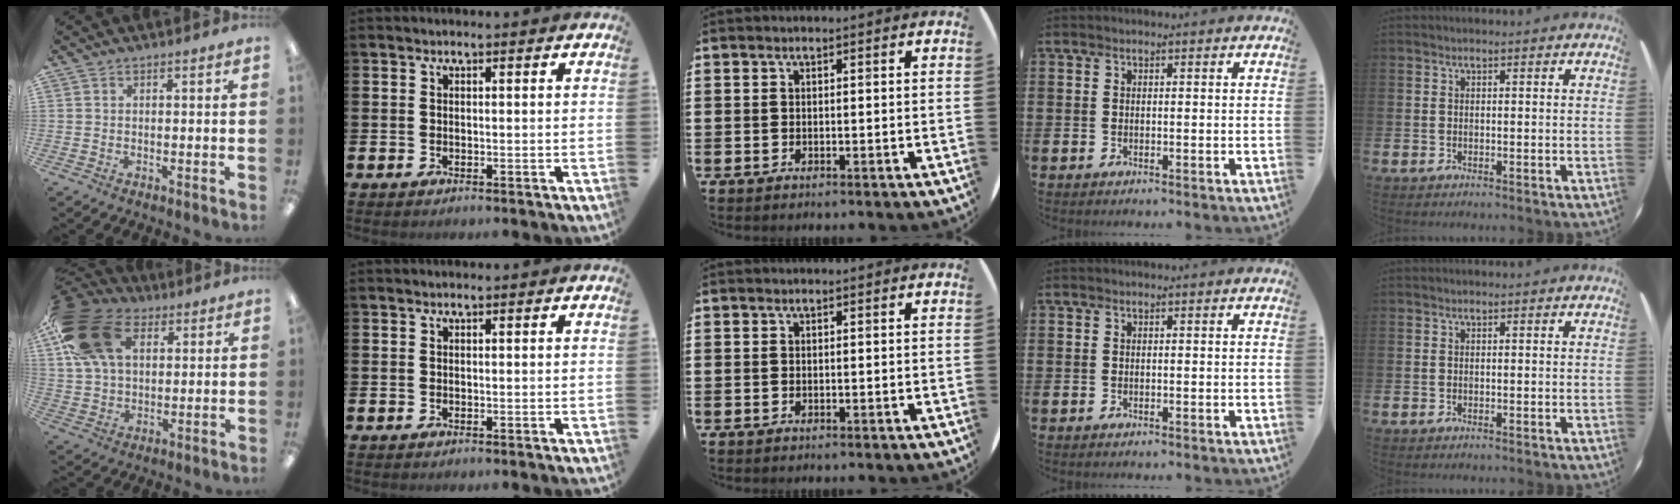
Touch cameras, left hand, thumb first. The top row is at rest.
{"thumb": {"total": 19.3, "force": [7.8, 12.3, 12.6], "torque": [-0.260, -0.001, 0.144]}}